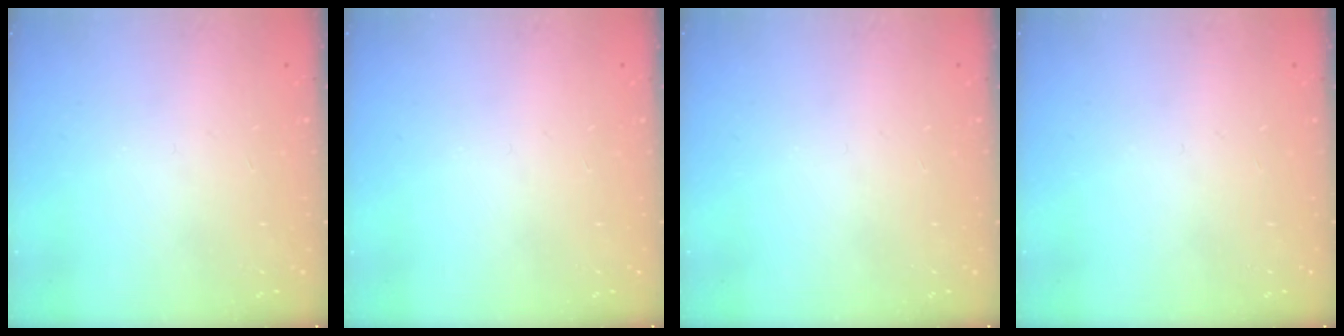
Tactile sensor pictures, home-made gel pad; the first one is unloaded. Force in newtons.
{"total": 0.0}
{"total": 0.0}
{"total": 0.0}